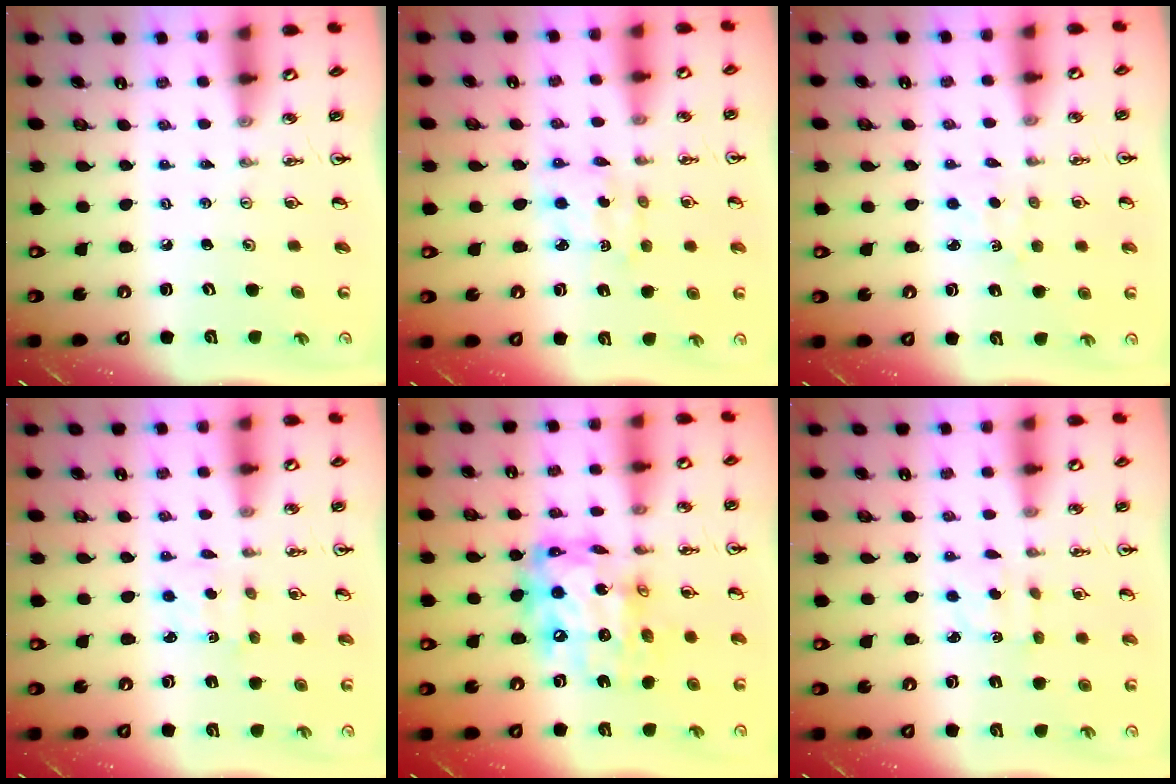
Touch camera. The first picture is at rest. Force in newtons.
{"total": 3.6, "press": 3.6, "slide": 0.1}
{"total": 2.2, "press": 2.2, "slide": 0.4}
{"total": 2.4, "press": 2.3, "slide": 0.4}
{"total": 17.1, "press": 17.1, "slide": 1.8}
{"total": 2.7, "press": 2.6, "slide": 0.5}